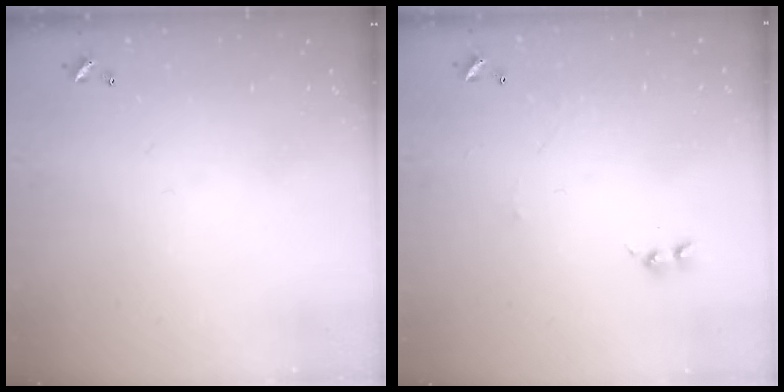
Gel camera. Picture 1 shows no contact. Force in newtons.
{"total": 0.8, "press": 0.7, "slide": 0.5}